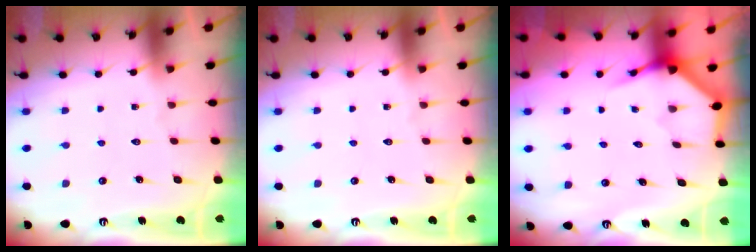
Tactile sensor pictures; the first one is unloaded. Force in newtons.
{"total": 0.0}
{"total": 3.8, "press": 3.8, "slide": 0.2}